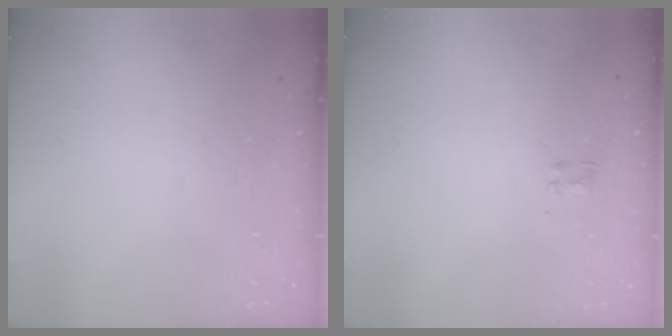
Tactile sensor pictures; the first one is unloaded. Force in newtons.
{"total": 2.3, "press": 2.0, "slide": 1.2}